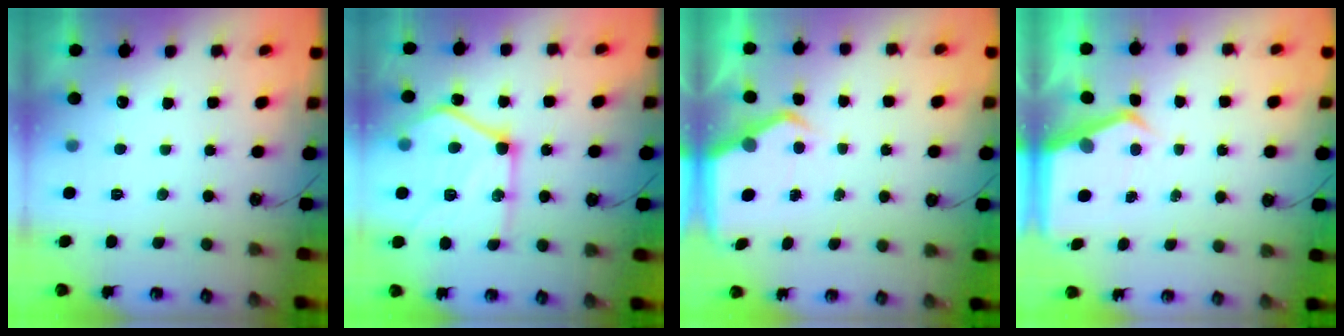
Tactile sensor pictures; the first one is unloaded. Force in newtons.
{"total": 24.2, "press": 24.1, "slide": 1.8}
{"total": 5.4, "press": 5.4, "slide": 0.4}
{"total": 4.4, "press": 4.4, "slide": 0.4}